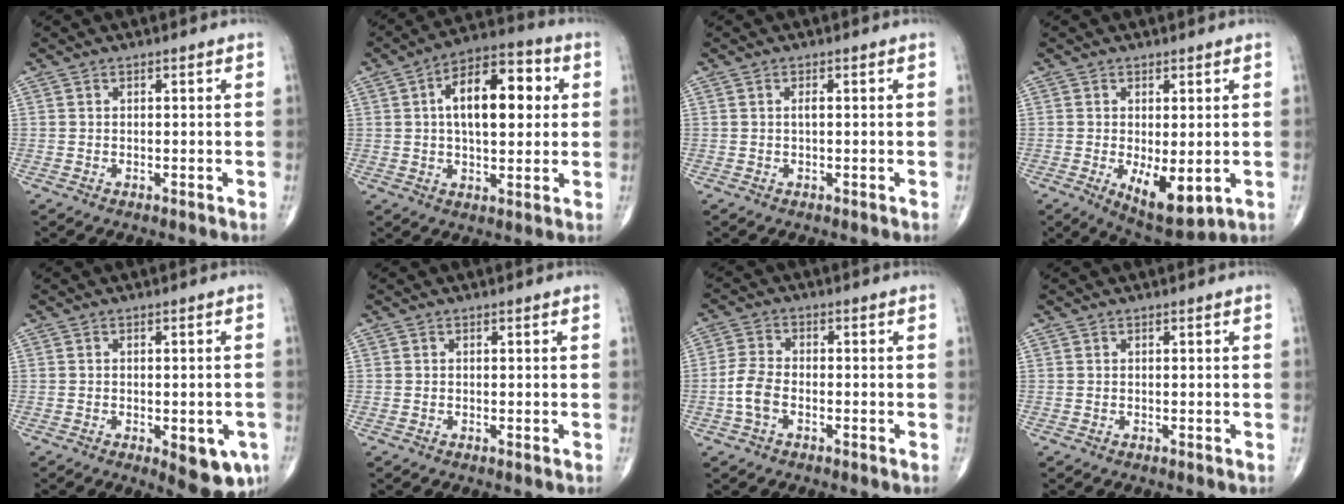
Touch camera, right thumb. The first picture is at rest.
{"total": 15.2, "force": [2.7, 7.6, 12.9], "torque": [-0.181, 0.018, 0.036]}
{"total": 0.8, "force": [0.1, 0.1, 0.7], "torque": [-0.017, -0.001, 0.001]}
{"total": 8.5, "force": [-1.7, 3.6, 7.6], "torque": [-0.109, -0.023, -0.014]}
{"total": 8.1, "force": [-3.0, 3.2, 6.8], "torque": [-0.066, -0.002, -0.028]}
{"total": 0.0}
{"total": 4.6, "force": [-1.5, 2.6, 3.4], "torque": [-0.079, 0.014, -0.033]}
{"total": 0.0}